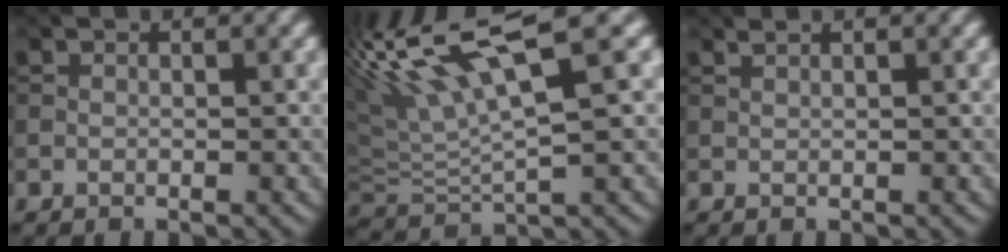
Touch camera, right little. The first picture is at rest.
{"total": 11.4, "force": [5.4, 2.3, 9.7], "torque": [-0.179, 0.031, 0.098]}
{"total": 0.6, "force": [0.5, 0.0, 0.2], "torque": [-0.003, 0.000, 0.010]}